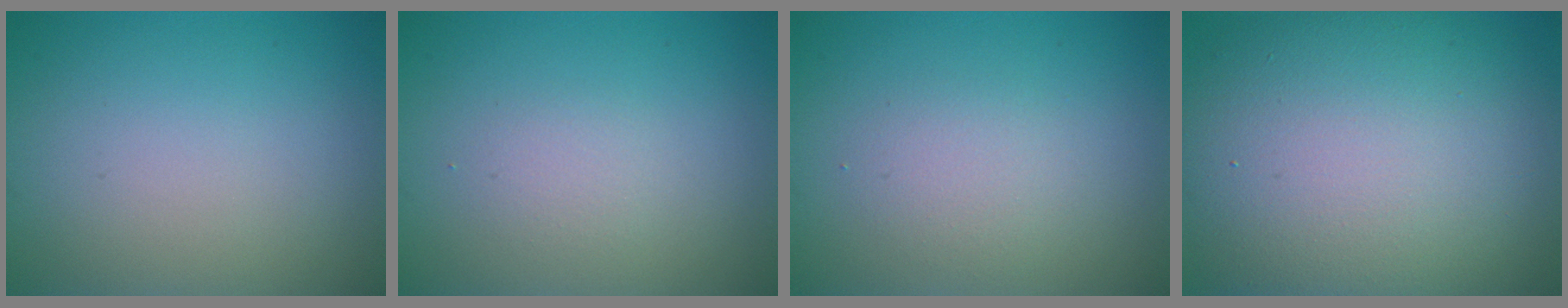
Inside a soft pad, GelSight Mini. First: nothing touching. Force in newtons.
{"total": 1.3, "press": 1.2, "slide": 0.1}
{"total": 1.9, "press": 1.9, "slide": 0.0}
{"total": 15.1, "press": 15.1, "slide": 1.4}